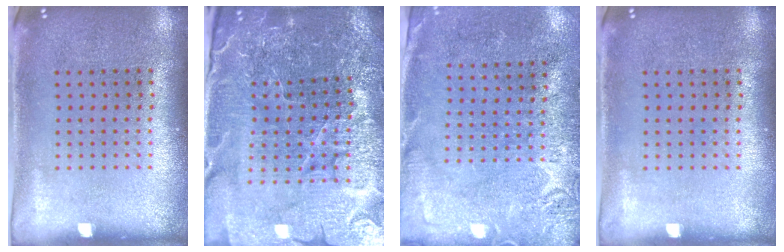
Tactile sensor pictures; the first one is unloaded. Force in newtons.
{"total": 5.2, "press": 5.0, "slide": 1.6}
{"total": 2.6, "press": 2.4, "slide": 1.1}
{"total": 0.0}